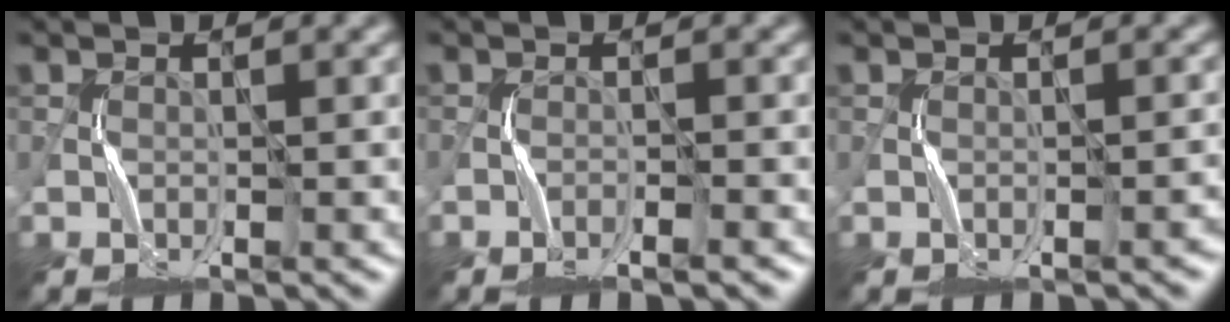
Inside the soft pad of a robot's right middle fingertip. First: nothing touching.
{"total": 1.6, "force": [-1.3, 0.0, 0.8], "torque": [-0.014, 0.000, -0.026]}
{"total": 1.0, "force": [-0.9, 0.1, 0.4], "torque": [-0.003, -0.001, -0.016]}